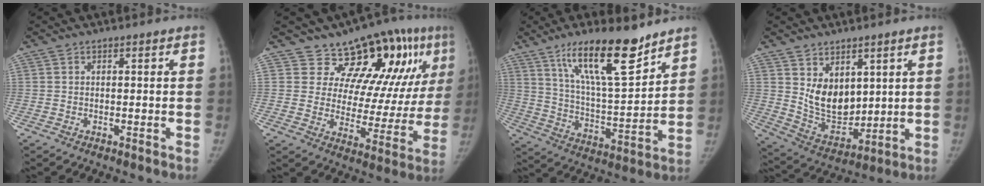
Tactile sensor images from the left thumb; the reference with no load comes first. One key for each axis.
{"total": 16.7, "fx": 10.5, "fy": 8.1, "fz": 10.1, "tx": -0.072, "ty": -0.061, "tz": 0.138}
{"total": 17.6, "fx": 12.0, "fy": 4.5, "fz": 12.0, "tx": -0.175, "ty": -0.074, "tz": 0.215}
{"total": 10.6, "fx": 3.5, "fy": 7.2, "fz": 6.8, "tx": -0.075, "ty": -0.043, "tz": 0.090}